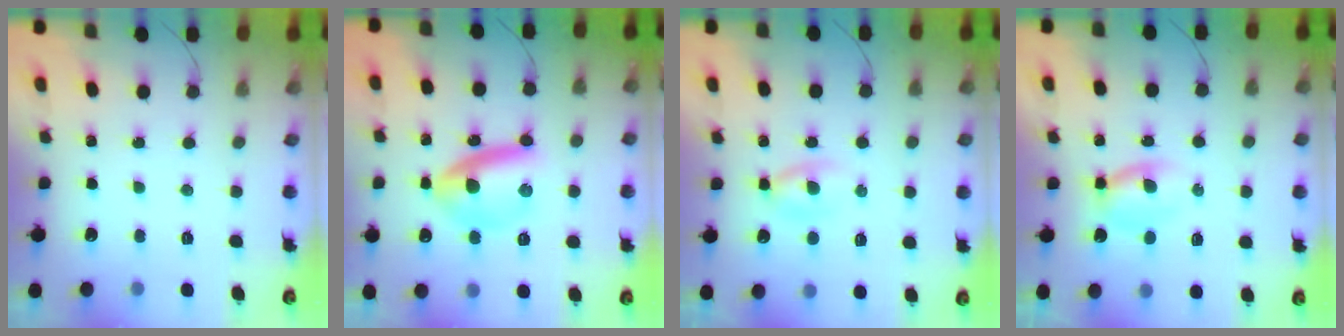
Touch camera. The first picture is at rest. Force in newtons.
{"total": 9.7, "press": 9.7, "slide": 0.5}
{"total": 2.7, "press": 2.5, "slide": 1.1}
{"total": 3.3, "press": 3.0, "slide": 1.3}